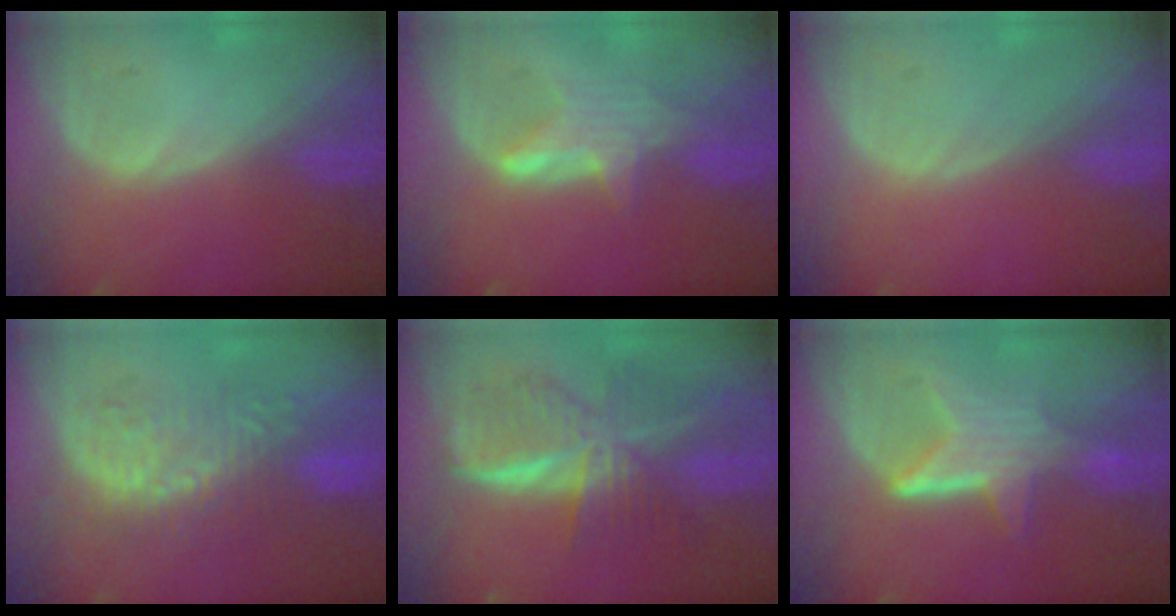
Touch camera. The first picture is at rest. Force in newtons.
{"total": 4.3, "press": 4.3, "slide": 0.4}
{"total": 0.0}
{"total": 8.8, "press": 8.6, "slide": 1.9}
{"total": 9.4, "press": 9.4, "slide": 0.7}
{"total": 6.7, "press": 6.1, "slide": 2.8}